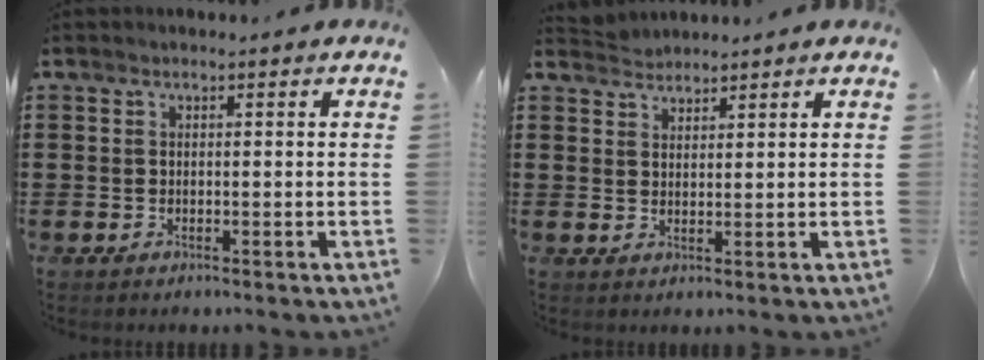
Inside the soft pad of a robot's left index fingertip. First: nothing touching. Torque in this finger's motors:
{"motor_torque": [-0.06, -0.04, -0.07, -0.07]}